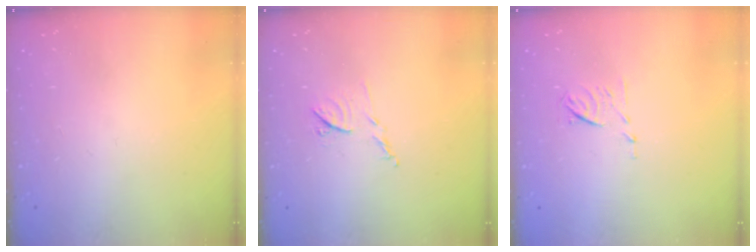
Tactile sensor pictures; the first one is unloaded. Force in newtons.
{"total": 7.7, "press": 7.7, "slide": 0.5}
{"total": 6.3, "press": 6.2, "slide": 1.0}